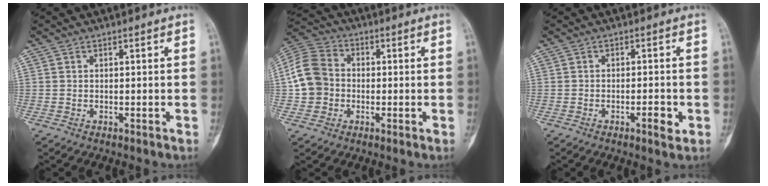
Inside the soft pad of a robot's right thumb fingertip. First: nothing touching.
{"total": 10.0, "force": [-0.7, 8.7, 5.0], "torque": [-0.086, 0.028, -0.023]}
{"total": 3.3, "force": [-1.3, 1.1, 2.9], "torque": [-0.042, 0.003, -0.019]}